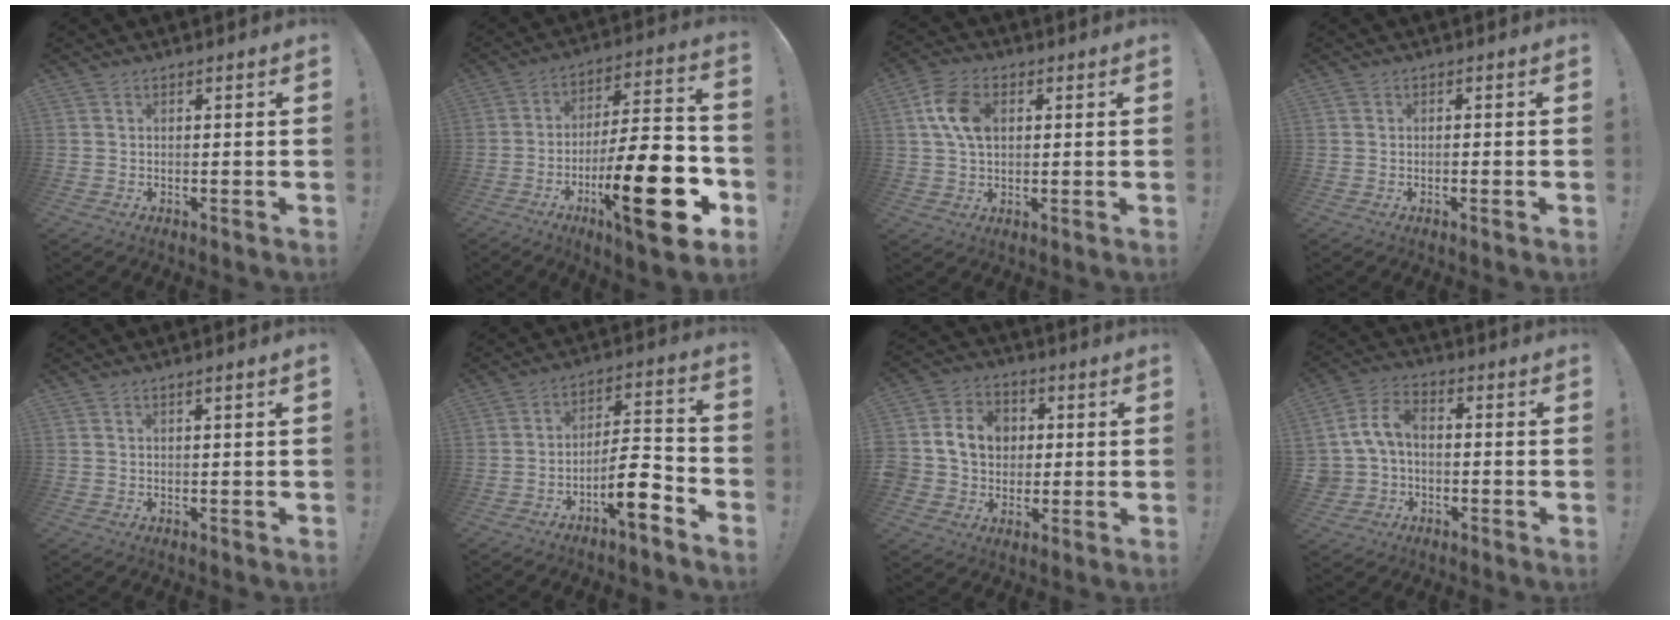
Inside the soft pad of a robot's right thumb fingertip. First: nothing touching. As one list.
[{"total": 25.4, "force": [-9.2, 6.8, 22.7], "torque": [-0.375, 0.046, -0.141]}, {"total": 10.1, "force": [2.2, 6.7, 7.2], "torque": [-0.135, 0.009, 0.044]}, {"total": 0.7, "force": [-0.7, 0.1, 0.2], "torque": [-0.010, 0.003, -0.011]}, {"total": 1.2, "force": [0.4, -0.3, 1.1], "torque": [-0.017, -0.003, 0.005]}, {"total": 11.0, "force": [-5.9, 2.8, 8.8], "torque": [-0.135, 0.031, -0.100]}, {"total": 12.1, "force": [1.6, 10.7, 5.4], "torque": [-0.083, 0.007, 0.040]}, {"total": 9.3, "force": [0.3, 7.0, 6.1], "torque": [-0.125, 0.017, 0.010]}]